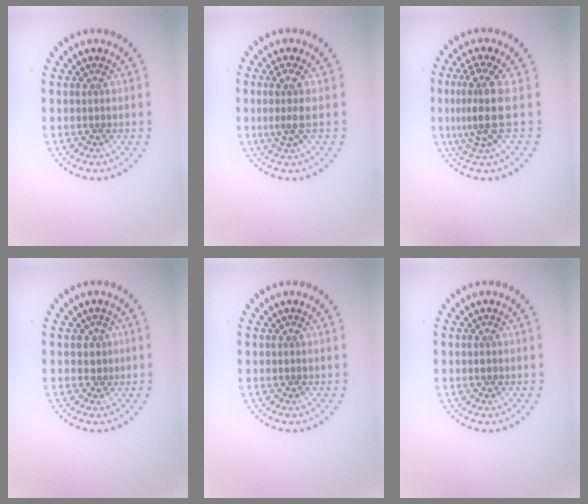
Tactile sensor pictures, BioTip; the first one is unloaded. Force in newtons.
{"total": 2.1, "press": 1.7, "slide": 1.2}
{"total": 3.8, "press": 2.8, "slide": 2.6}
{"total": 0.6, "press": 0.4, "slide": 0.5}
{"total": 0.0}
{"total": 0.6, "press": 0.6, "slide": 0.0}